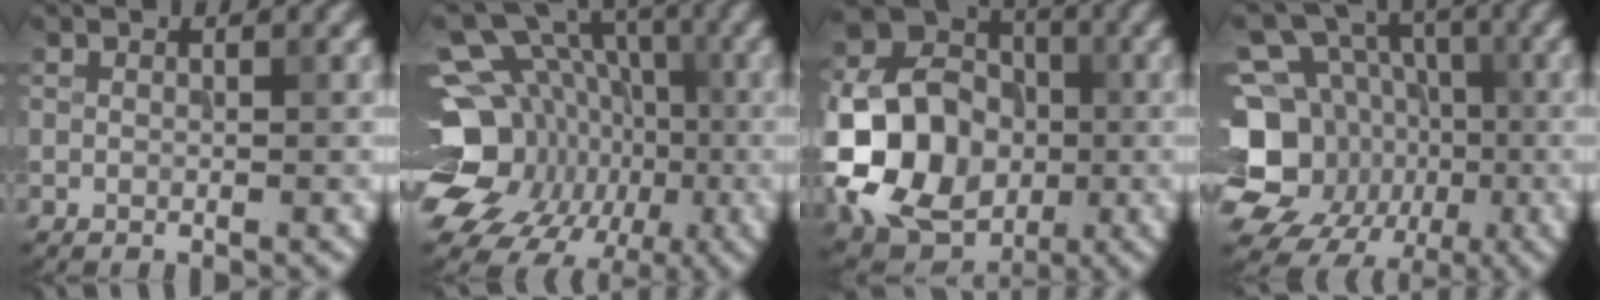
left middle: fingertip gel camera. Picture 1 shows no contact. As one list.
[{"total": 16.3, "force": [-3.0, 13.3, 8.9], "torque": [-0.156, 0.012, -0.056]}, {"total": 14.8, "force": [-2.2, 12.5, 7.7], "torque": [-0.165, -0.024, -0.050]}, {"total": 15.6, "force": [-3.4, 13.7, 6.8], "torque": [-0.159, -0.011, -0.075]}]